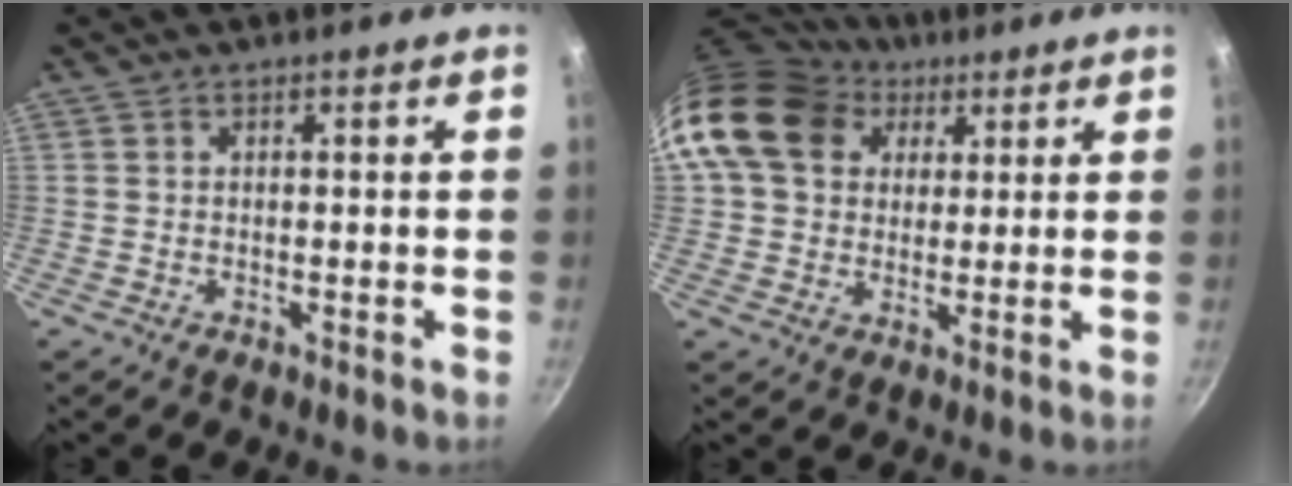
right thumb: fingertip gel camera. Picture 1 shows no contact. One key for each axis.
{"total": 18.1, "fx": 6.4, "fy": 14.0, "fz": 9.5, "tx": -0.163, "ty": 0.020, "tz": 0.105}